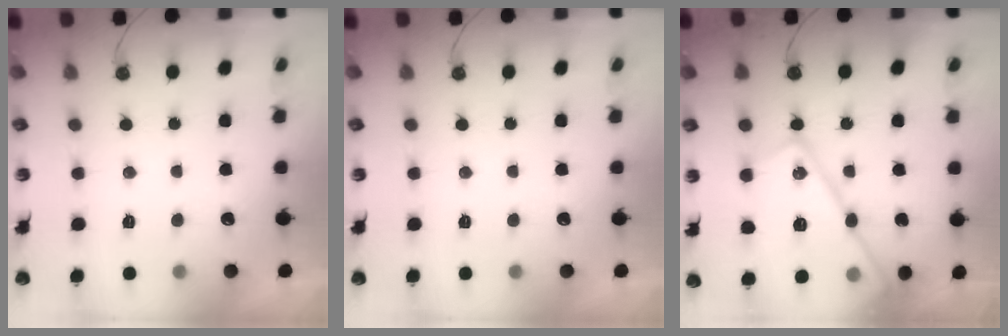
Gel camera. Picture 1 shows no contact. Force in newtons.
{"total": 0.0}
{"total": 20.6, "press": 20.5, "slide": 1.7}